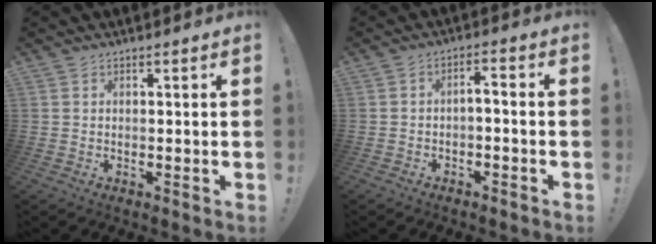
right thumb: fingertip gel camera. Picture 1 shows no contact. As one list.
[{"total": 3.2, "force": [-2.5, 0.6, 1.8], "torque": [-0.029, 0.008, -0.048]}]